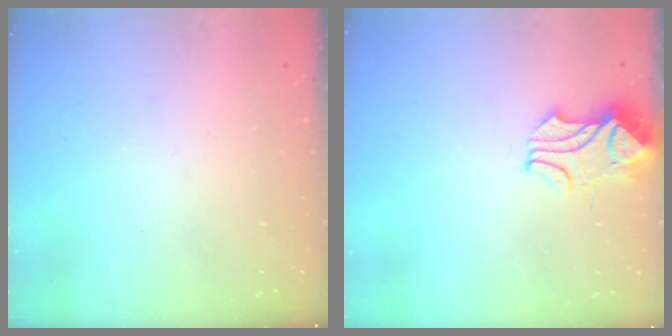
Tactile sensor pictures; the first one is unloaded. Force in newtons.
{"total": 2.4, "press": 2.2, "slide": 0.9}